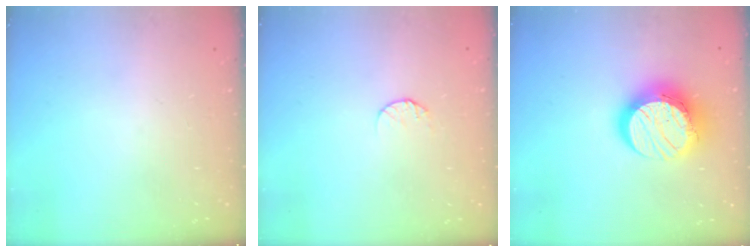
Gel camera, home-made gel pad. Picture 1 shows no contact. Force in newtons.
{"total": 5.4, "press": 5.4, "slide": 0.5}
{"total": 15.1, "press": 15.0, "slide": 1.7}